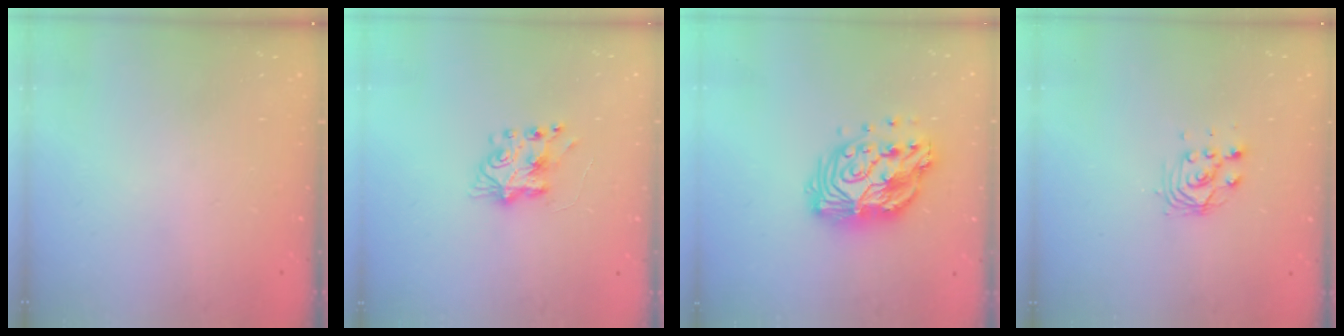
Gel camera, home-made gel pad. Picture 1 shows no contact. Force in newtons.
{"total": 7.9, "press": 7.8, "slide": 1.0}
{"total": 15.1, "press": 15.0, "slide": 1.2}
{"total": 5.0, "press": 5.0, "slide": 0.2}